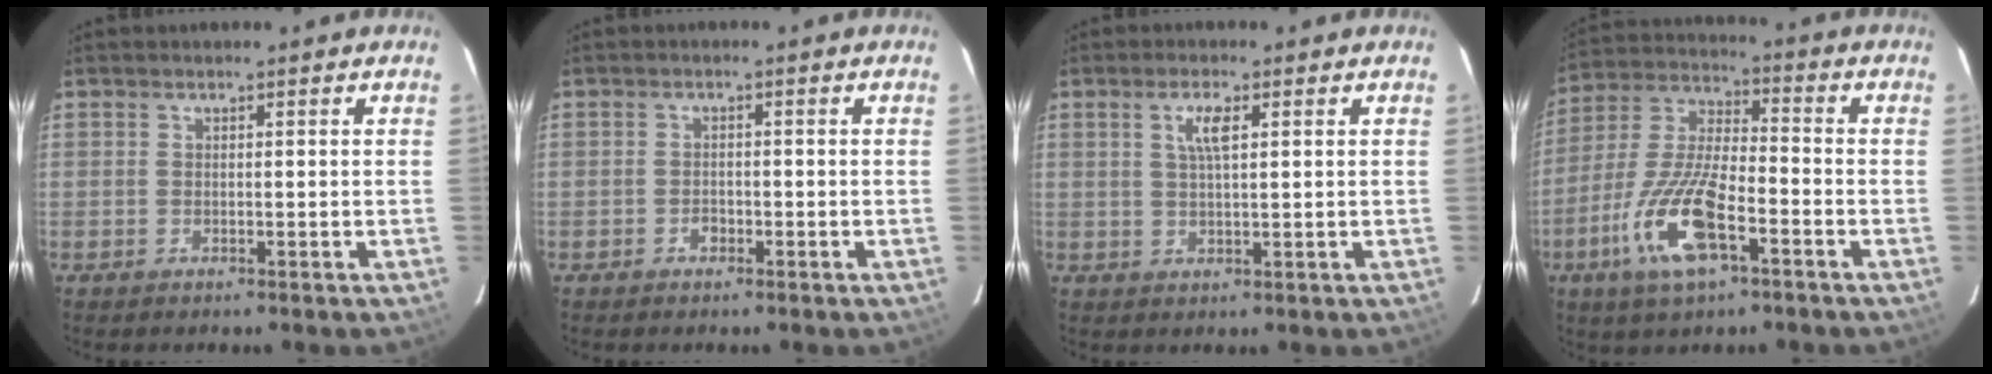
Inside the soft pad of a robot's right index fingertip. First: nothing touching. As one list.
[{"total": 1.5, "force": [-0.9, 1.1, 0.4], "torque": [-0.008, 0.002, -0.013]}, {"total": 3.6, "force": [1.3, 0.9, 3.2], "torque": [-0.061, 0.003, 0.024]}, {"total": 15.4, "force": [-7.0, 5.1, 12.7], "torque": [-0.277, -0.012, -0.138]}]